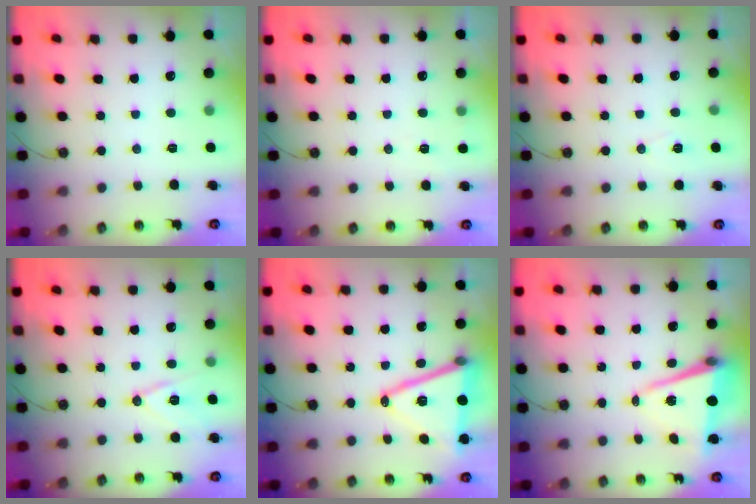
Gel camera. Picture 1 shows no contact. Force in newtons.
{"total": 3.5, "press": 3.5, "slide": 0.8}
{"total": 6.9, "press": 5.2, "slide": 4.5}
{"total": 10.7, "press": 10.1, "slide": 3.4}
{"total": 17.8, "press": 17.4, "slide": 3.9}
{"total": 8.1, "press": 7.4, "slide": 3.4}